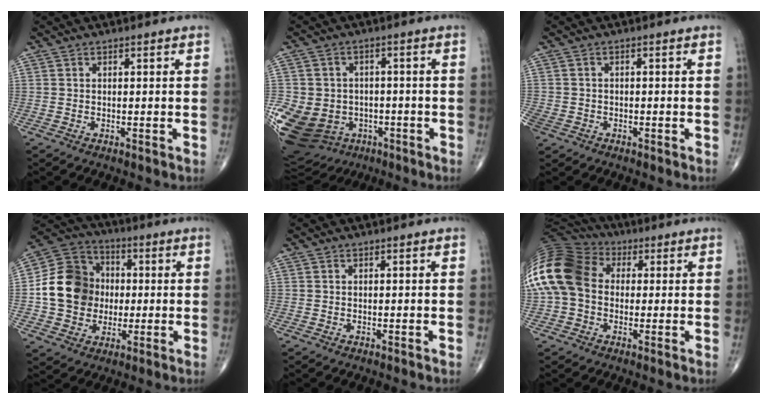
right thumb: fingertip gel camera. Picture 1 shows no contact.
{"total": 18.9, "force": [-6.3, 15.7, 8.4], "torque": [-0.201, 0.034, -0.089]}
{"total": 3.3, "force": [-1.8, 2.7, 0.9], "torque": [-0.023, 0.007, -0.031]}
{"total": 15.0, "force": [-0.2, 13.0, 7.6], "torque": [-0.113, 0.024, -0.007]}
{"total": 0.0}
{"total": 18.4, "force": [1.5, 14.2, 11.6], "torque": [-0.262, 0.046, 0.021]}